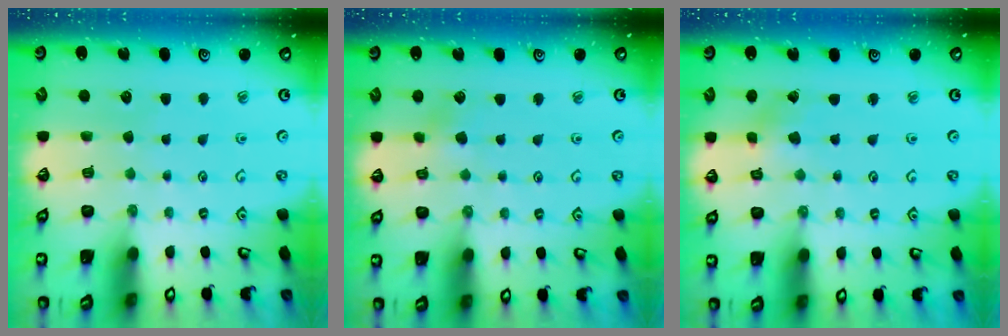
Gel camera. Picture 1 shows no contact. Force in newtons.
{"total": 2.3, "press": 2.3, "slide": 0.2}
{"total": 1.1, "press": 1.0, "slide": 0.1}